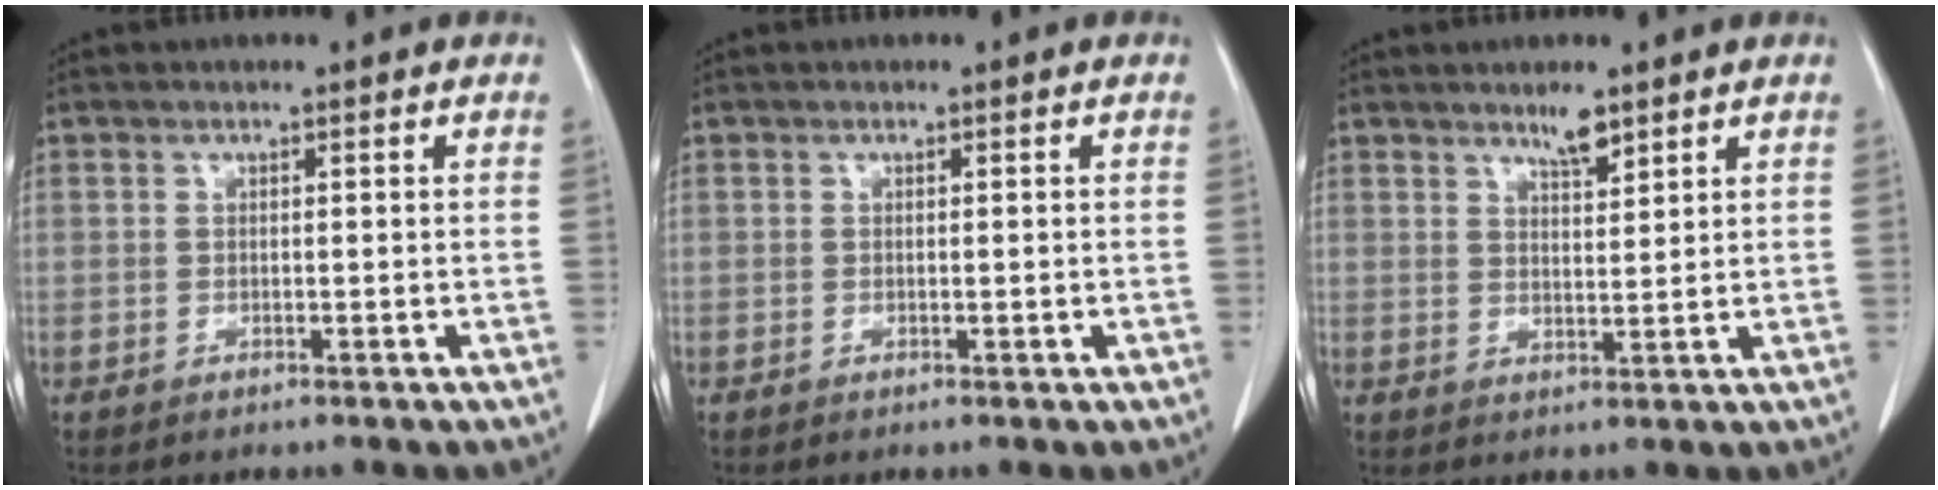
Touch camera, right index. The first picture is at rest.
{"total": 0.5, "force": [0.0, 0.1, 0.5], "torque": [-0.006, -0.001, 0.004]}
{"total": 3.3, "force": [2.6, 0.6, 1.9], "torque": [-0.034, -0.003, 0.046]}